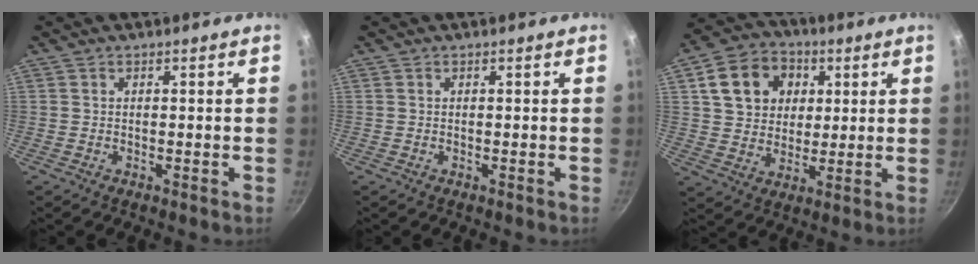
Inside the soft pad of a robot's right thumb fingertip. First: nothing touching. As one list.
[{"total": 0.0}, {"total": 13.4, "force": [4.1, 11.0, 6.4], "torque": [-0.090, 0.007, 0.068]}]